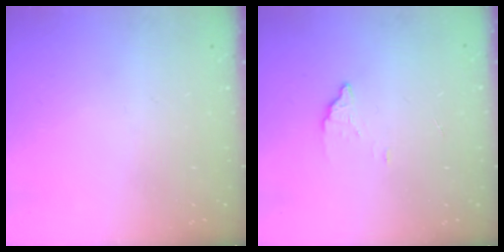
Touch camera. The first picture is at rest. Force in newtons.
{"total": 2.4, "press": 2.4, "slide": 0.1}